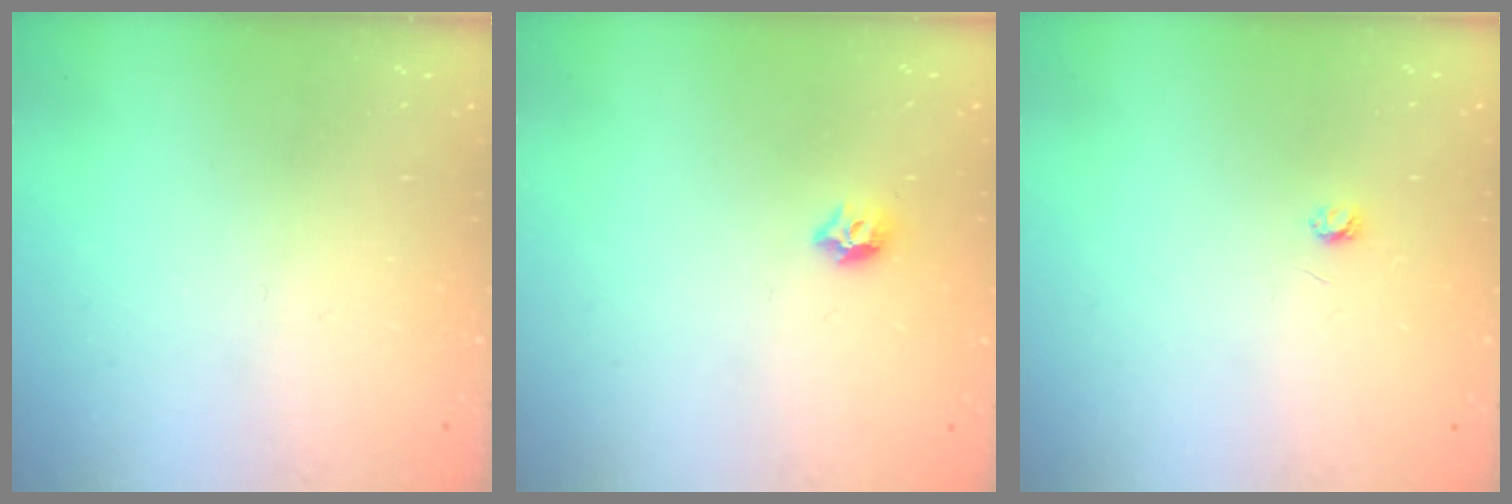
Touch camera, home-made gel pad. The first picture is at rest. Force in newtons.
{"total": 6.0, "press": 5.9, "slide": 0.9}
{"total": 2.8, "press": 2.7, "slide": 0.3}